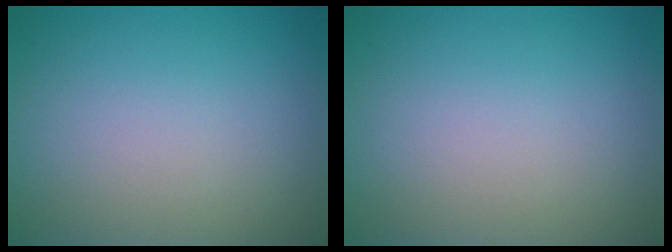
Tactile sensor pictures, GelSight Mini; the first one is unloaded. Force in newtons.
{"total": 0.0}